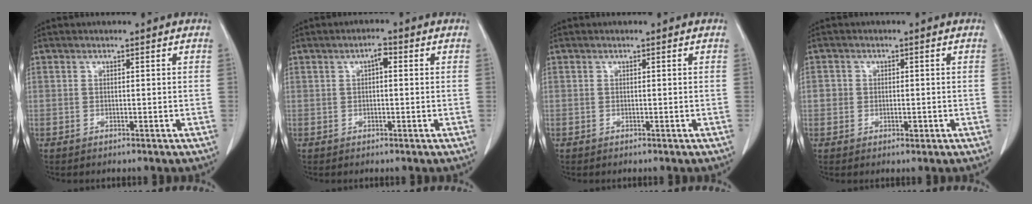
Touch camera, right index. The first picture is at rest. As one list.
[{"total": 1.9, "force": [0.4, 0.7, 1.7], "torque": [-0.026, 0.007, 0.005]}, {"total": 0.0}, {"total": 2.5, "force": [-0.3, 2.2, 1.2], "torque": [-0.013, 0.004, -0.005]}]